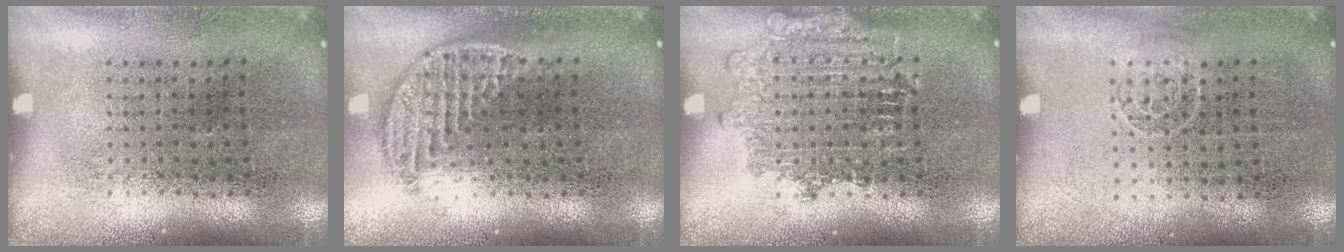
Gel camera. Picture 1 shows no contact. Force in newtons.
{"total": 1.3, "press": 1.1, "slide": 0.6}
{"total": 2.2, "press": 2.2, "slide": 0.5}
{"total": 0.7, "press": 0.5, "slide": 0.5}